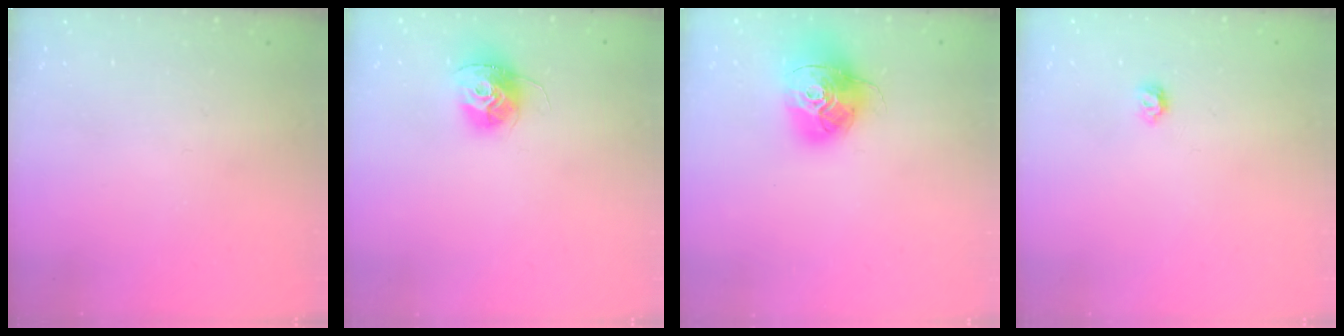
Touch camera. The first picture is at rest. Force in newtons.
{"total": 12.1, "press": 12.1, "slide": 1.1}
{"total": 17.2, "press": 17.1, "slide": 2.0}
{"total": 4.0, "press": 3.9, "slide": 0.6}